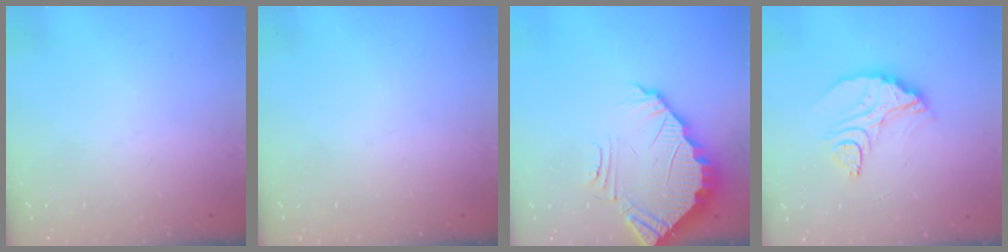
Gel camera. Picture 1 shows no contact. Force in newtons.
{"total": 0.0}
{"total": 4.0, "press": 3.9, "slide": 0.3}
{"total": 10.7, "press": 10.7, "slide": 0.8}